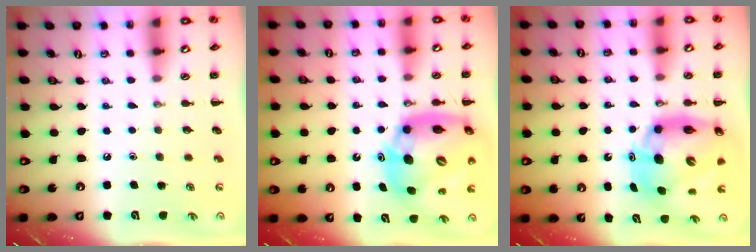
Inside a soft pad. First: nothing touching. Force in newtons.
{"total": 17.5, "press": 16.7, "slide": 5.2}
{"total": 14.6, "press": 14.0, "slide": 3.9}